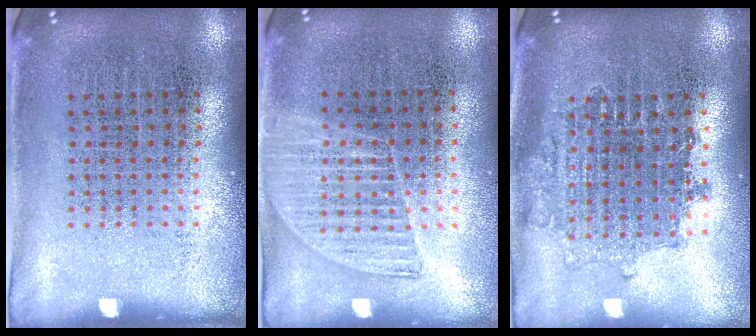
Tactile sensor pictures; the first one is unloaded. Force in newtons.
{"total": 1.3, "press": 1.2, "slide": 0.5}
{"total": 1.5, "press": 1.3, "slide": 0.8}